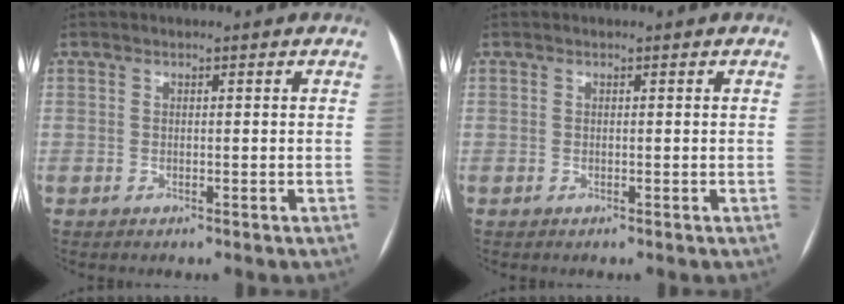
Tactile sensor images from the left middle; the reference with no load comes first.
{"total": 0.0}